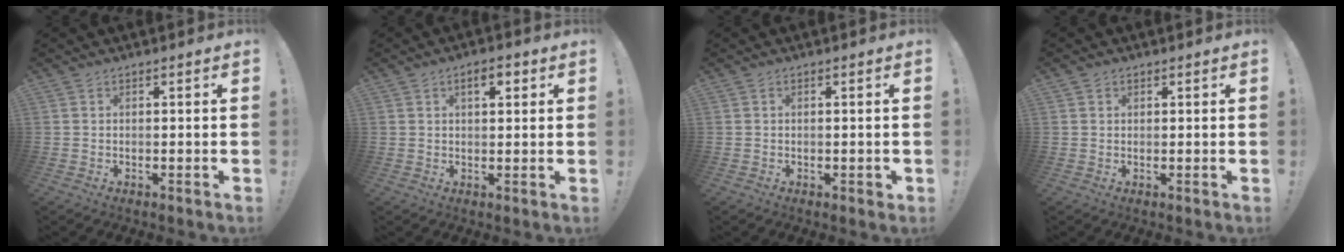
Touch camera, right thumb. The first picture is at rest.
{"total": 4.3, "force": [1.9, 1.8, 3.4], "torque": [-0.041, -0.006, 0.026]}
{"total": 1.1, "force": [0.1, 0.7, 0.9], "torque": [-0.008, 0.000, 0.001]}
{"total": 1.1, "force": [0.6, 0.9, 0.2], "torque": [0.005, -0.003, 0.011]}